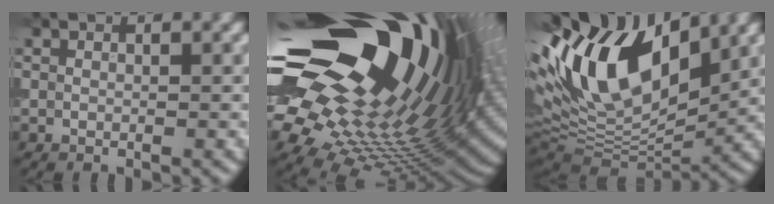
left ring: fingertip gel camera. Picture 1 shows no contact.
{"total": 21.9, "force": [6.7, 11.8, 17.2], "torque": [-0.281, 0.002, 0.112]}
{"total": 14.3, "force": [4.8, 7.1, 11.5], "torque": [-0.208, 0.019, 0.079]}